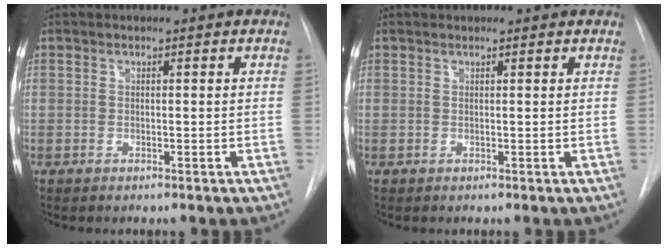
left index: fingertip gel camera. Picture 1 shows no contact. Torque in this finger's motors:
{"motor_torque": [0.35, -1.16, -0.39, 0.02]}